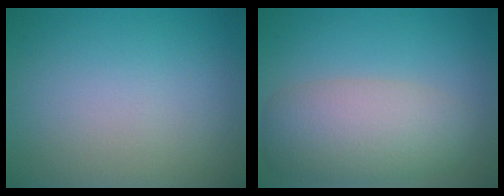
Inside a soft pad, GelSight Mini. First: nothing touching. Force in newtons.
{"total": 5.9, "press": 5.9, "slide": 0.3}